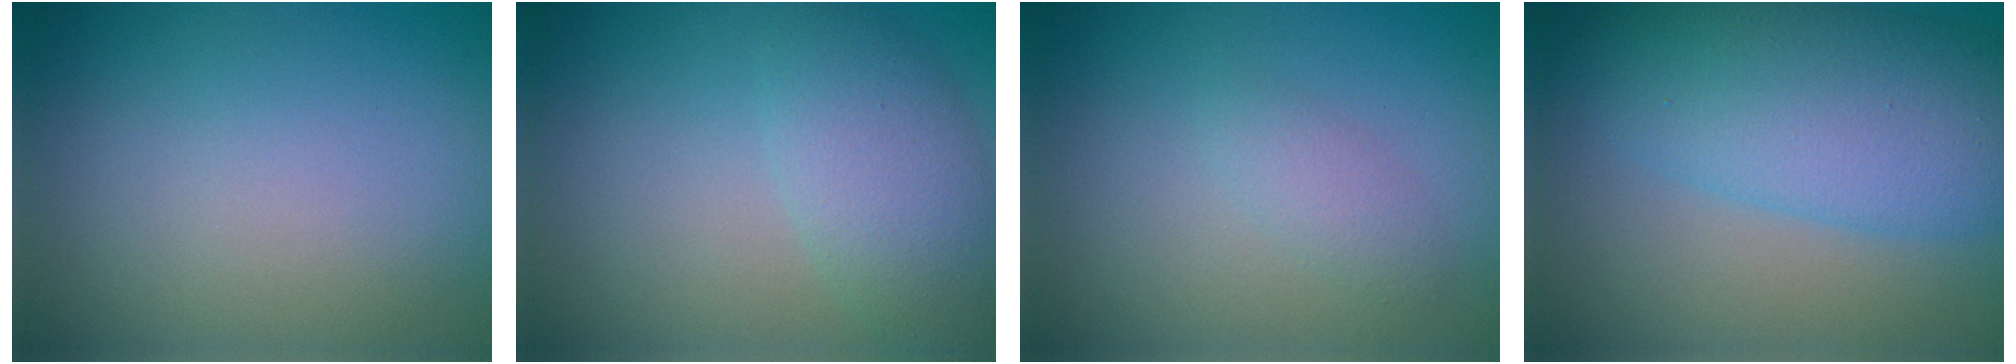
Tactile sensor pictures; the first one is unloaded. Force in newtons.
{"total": 3.0, "press": 3.0, "slide": 0.3}
{"total": 1.4, "press": 1.4, "slide": 0.1}
{"total": 8.3, "press": 8.3, "slide": 0.1}